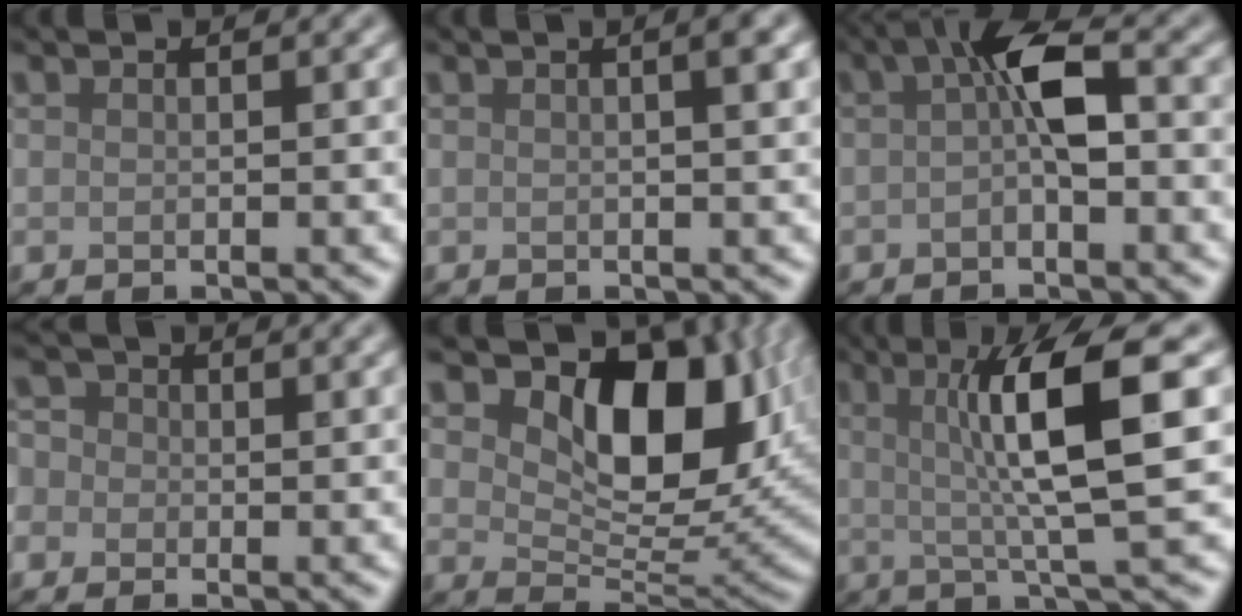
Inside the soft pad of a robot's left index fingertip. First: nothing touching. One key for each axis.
{"total": 3.4, "fx": 1.0, "fy": 1.3, "fz": 3.0, "tx": -0.016, "ty": 0.013, "tz": -0.006}
{"total": 4.1, "fx": 0.0, "fy": 1.1, "fz": 3.9, "tx": -0.066, "ty": 0.013, "tz": -0.011}
{"total": 3.3, "fx": -0.1, "fy": 3.1, "fz": 1.0, "tx": -0.006, "ty": 0.020, "tz": -0.030}
{"total": 9.1, "fx": 3.4, "fy": 5.4, "fz": 6.6, "tx": -0.093, "ty": -0.014, "tz": 0.056}
{"total": 8.5, "fx": 1.6, "fy": 1.4, "fz": 8.2, "tx": -0.116, "ty": 0.008, "tz": 0.024}